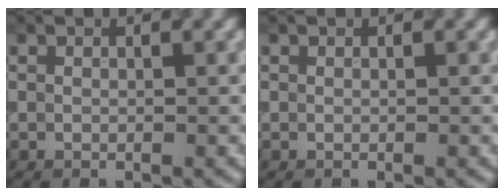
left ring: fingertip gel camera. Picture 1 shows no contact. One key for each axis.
{"total": 0.0}